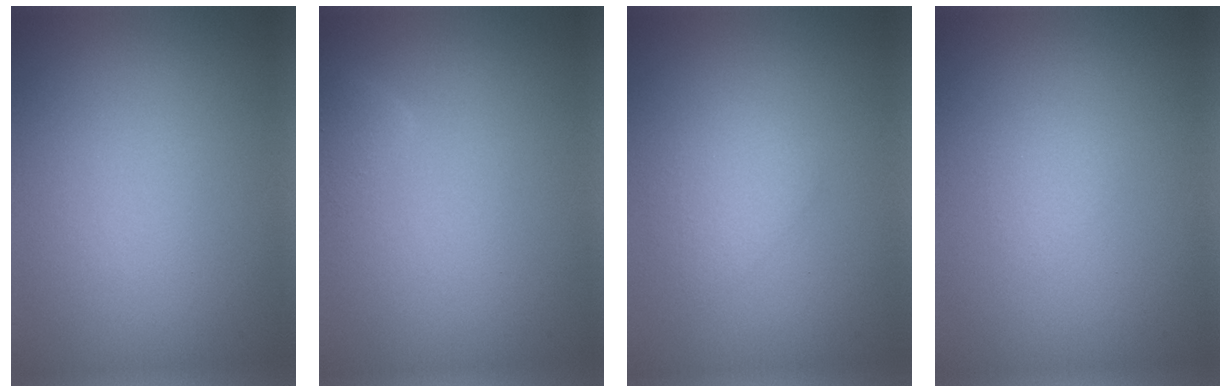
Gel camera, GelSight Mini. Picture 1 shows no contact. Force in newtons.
{"total": 1.9, "press": 1.9, "slide": 0.2}
{"total": 1.8, "press": 1.8, "slide": 0.0}
{"total": 0.7, "press": 0.7, "slide": 0.0}